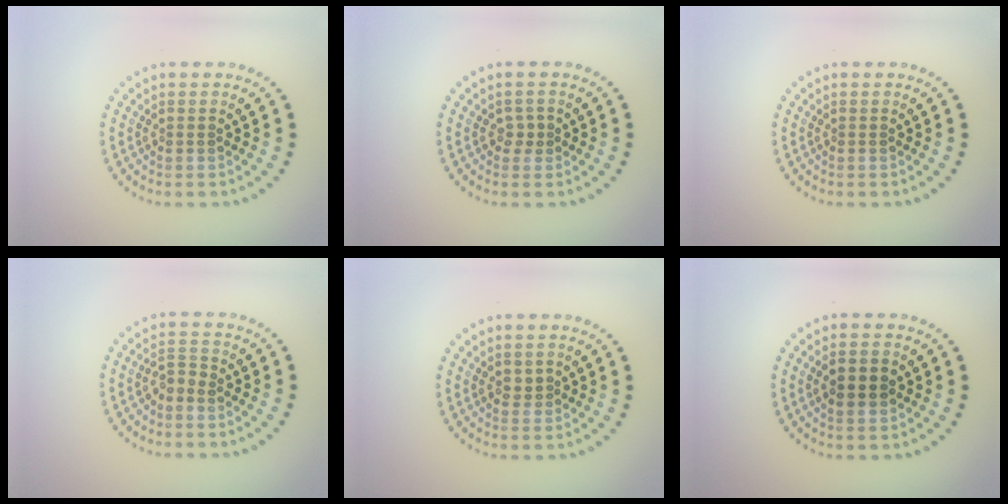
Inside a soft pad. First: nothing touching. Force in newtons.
{"total": 1.1, "press": 1.0, "slide": 0.5}
{"total": 0.0}
{"total": 1.4, "press": 1.1, "slide": 0.8}
{"total": 1.1, "press": 1.0, "slide": 0.4}
{"total": 2.6, "press": 2.6, "slide": 0.1}